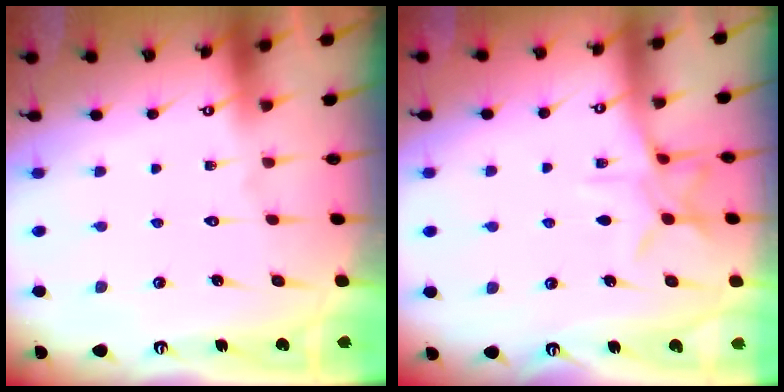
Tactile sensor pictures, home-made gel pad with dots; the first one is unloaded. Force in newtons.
{"total": 8.9, "press": 8.9, "slide": 0.5}